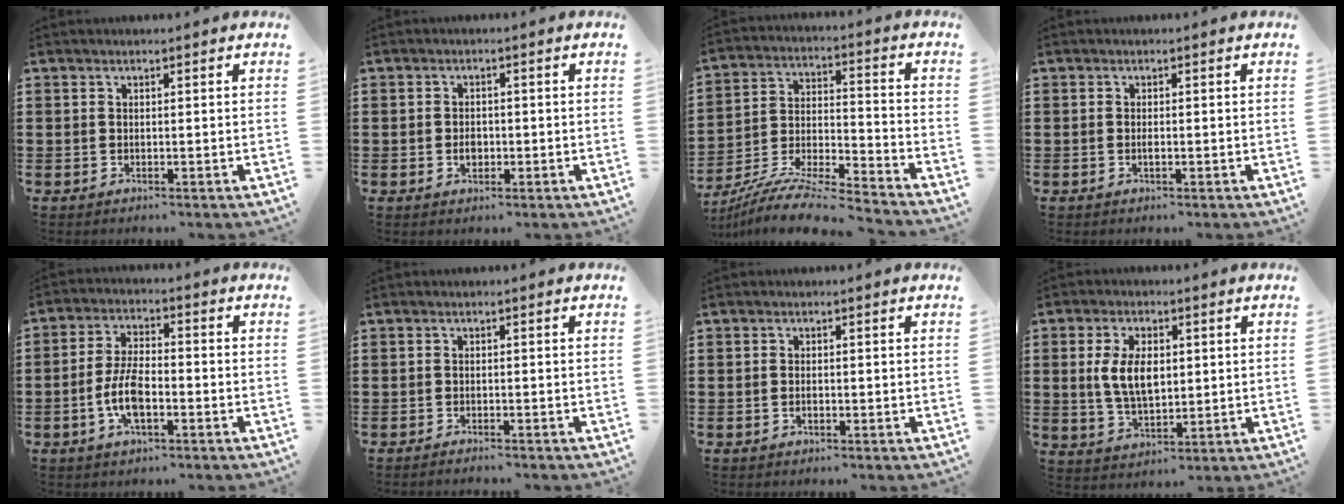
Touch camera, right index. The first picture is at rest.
{"total": 2.1, "force": [-0.6, 1.5, 1.4], "torque": [-0.027, 0.003, -0.011]}
{"total": 9.4, "force": [-8.8, 0.2, 3.2], "torque": [-0.059, 0.003, -0.177]}
{"total": 0.7, "force": [-0.2, 0.2, 0.7], "torque": [-0.014, -0.005, -0.001]}
{"total": 7.0, "force": [-2.4, 2.9, 5.9], "torque": [-0.140, -0.003, -0.053]}
{"total": 0.9, "force": [-0.9, 0.0, 0.1], "torque": [-0.004, 0.000, -0.018]}
{"total": 0.9, "force": [-0.4, 0.4, 0.7], "torque": [-0.014, -0.004, -0.007]}
{"total": 6.9, "force": [0.8, 3.9, 5.7], "torque": [-0.121, 0.005, 0.007]}